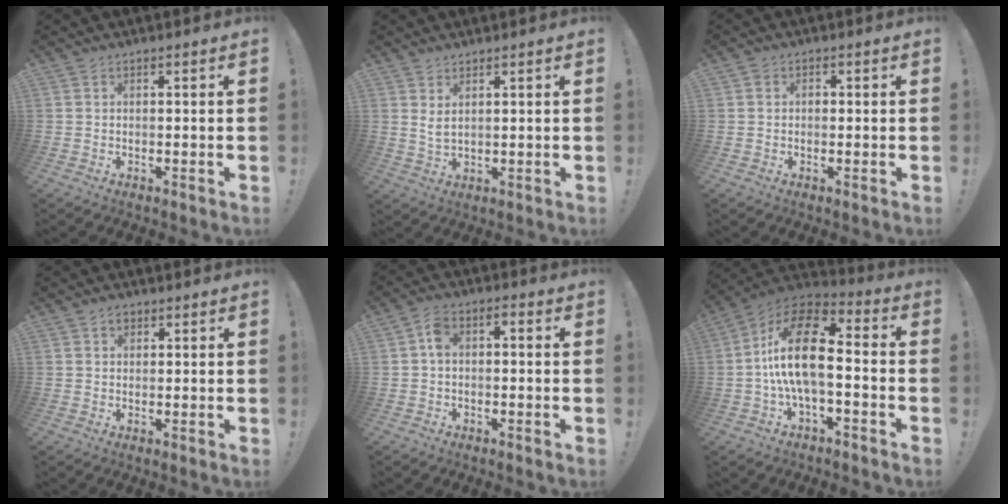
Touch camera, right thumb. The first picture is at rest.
{"total": 3.2, "force": [2.1, 0.8, 2.3], "torque": [-0.037, -0.017, 0.036]}
{"total": 1.2, "force": [-0.2, 1.1, 0.2], "torque": [-0.002, 0.004, -0.005]}
{"total": 2.2, "force": [1.2, 1.6, 0.9], "torque": [-0.007, -0.003, 0.020]}
{"total": 4.7, "force": [-1.2, 2.9, 3.5], "torque": [-0.069, 0.015, -0.021]}
{"total": 18.4, "force": [-0.5, 8.9, 16.1], "torque": [-0.293, 0.014, -0.005]}